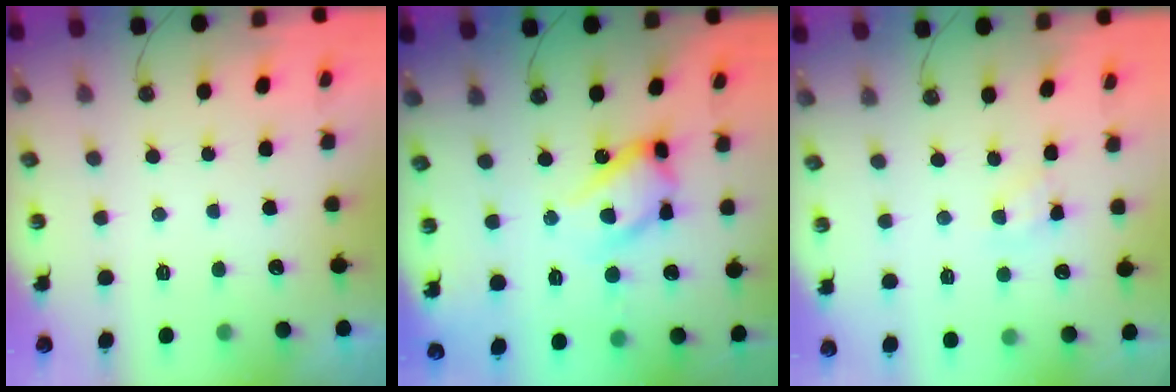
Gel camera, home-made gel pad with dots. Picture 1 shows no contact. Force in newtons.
{"total": 16.8, "press": 16.8, "slide": 1.5}
{"total": 4.8, "press": 4.8, "slide": 0.5}